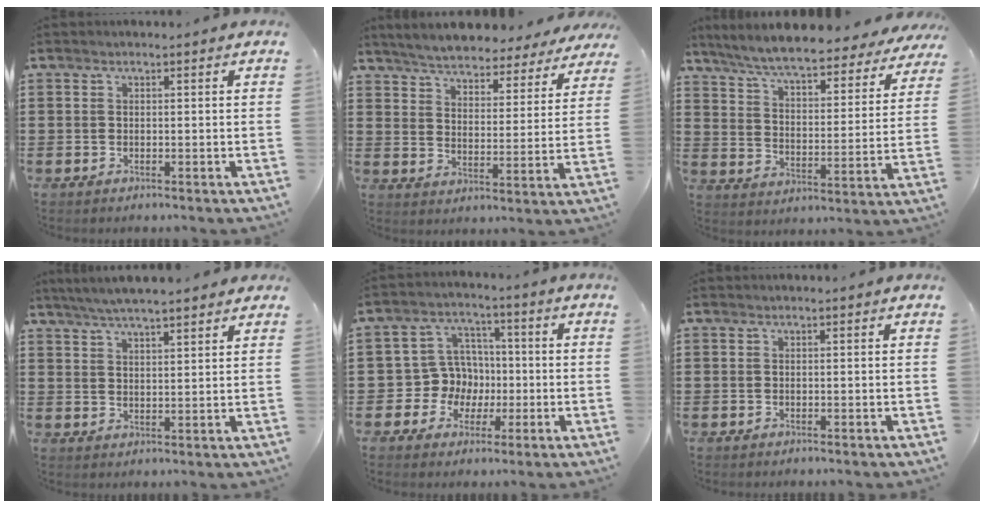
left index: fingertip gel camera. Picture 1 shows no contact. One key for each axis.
{"total": 5.4, "fx": 5.3, "fy": 0.0, "fz": 0.8, "tx": -0.044, "ty": -0.039, "tz": 0.090}
{"total": 7.2, "fx": 6.6, "fy": 0.2, "fz": 3.0, "tx": -0.087, "ty": -0.042, "tz": 0.111}
{"total": 4.6, "fx": 4.1, "fy": 0.2, "fz": 2.0, "tx": -0.049, "ty": -0.010, "tz": 0.073}
{"total": 8.0, "fx": -0.1, "fy": 7.8, "fz": 1.6, "tx": -0.070, "ty": 0.007, "tz": 0.004}
{"total": 0.0}